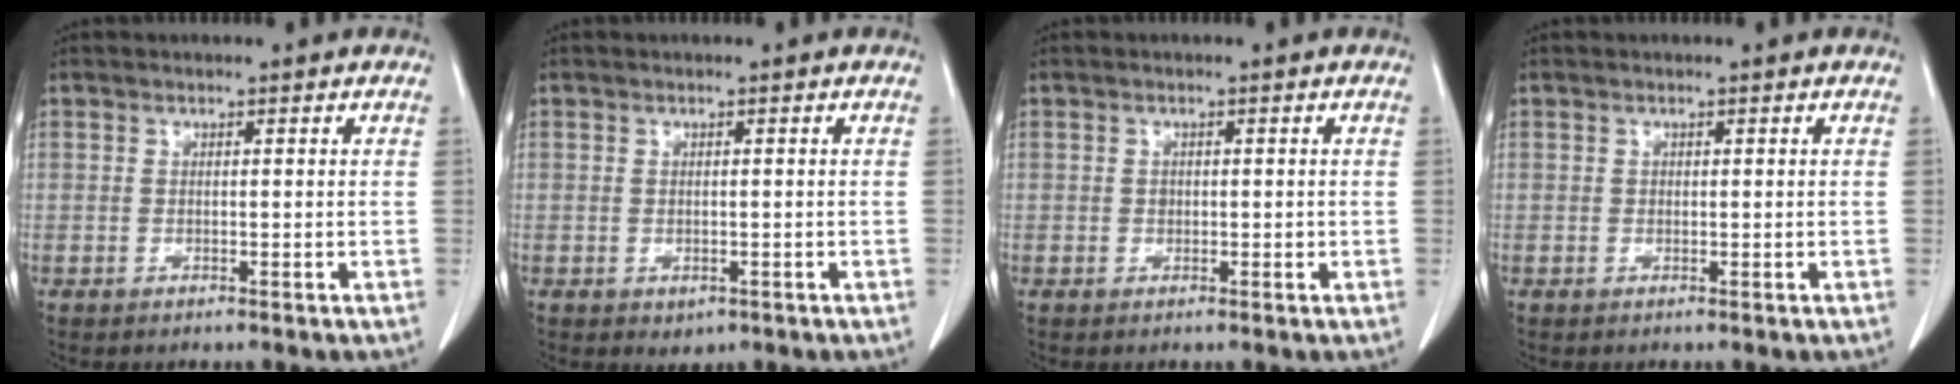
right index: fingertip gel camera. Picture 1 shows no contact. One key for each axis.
{"total": 1.6, "fx": -0.8, "fy": 1.2, "fz": 0.8, "tx": -0.009, "ty": 0.001, "tz": -0.001}
{"total": 0.9, "fx": -0.1, "fy": 0.8, "fz": 0.5, "tx": -0.007, "ty": 0.002, "tz": -0.001}
{"total": 0.0}